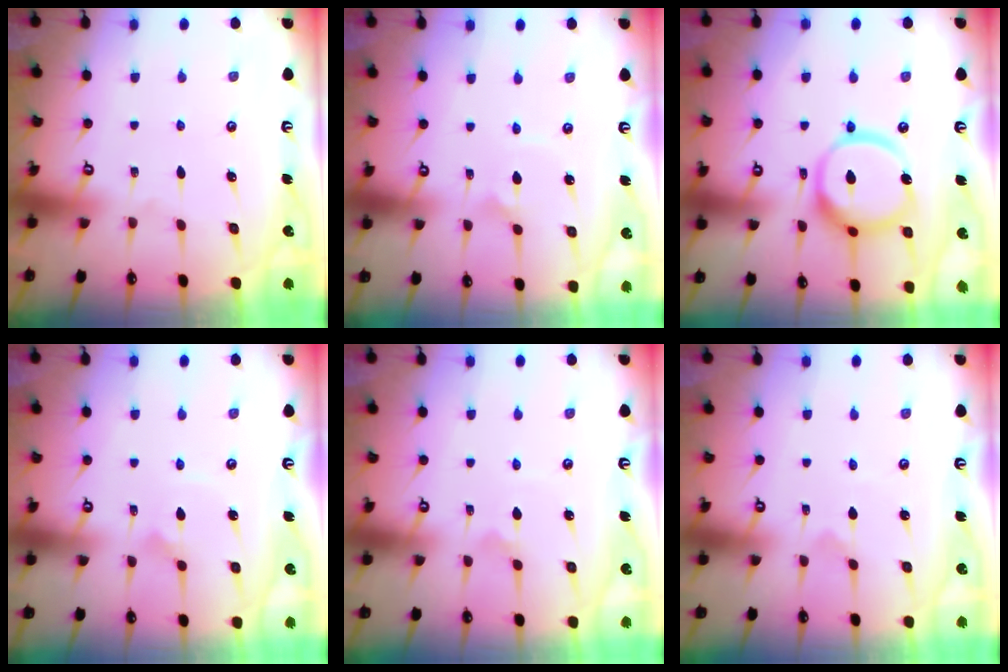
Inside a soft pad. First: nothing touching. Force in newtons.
{"total": 2.4, "press": 2.4, "slide": 0.2}
{"total": 15.5, "press": 15.4, "slide": 1.5}
{"total": 2.7, "press": 2.7, "slide": 0.1}
{"total": 1.2, "press": 1.1, "slide": 0.2}
{"total": 0.0}